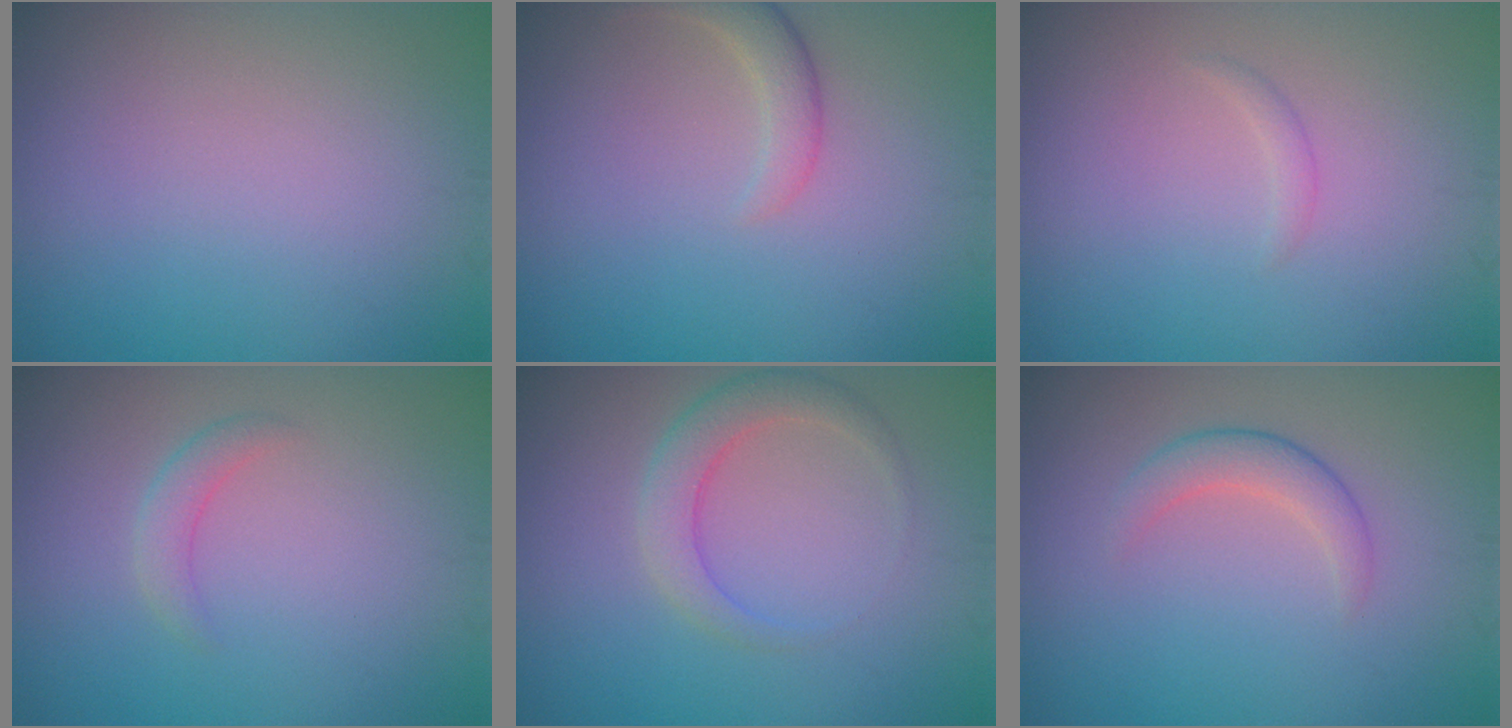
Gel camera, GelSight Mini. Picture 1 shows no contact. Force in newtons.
{"total": 2.3, "press": 2.3, "slide": 0.2}
{"total": 0.7, "press": 0.7, "slide": 0.0}
{"total": 1.6, "press": 1.6, "slide": 0.1}
{"total": 2.9, "press": 2.9, "slide": 0.1}
{"total": 2.3, "press": 2.3, "slide": 0.1}